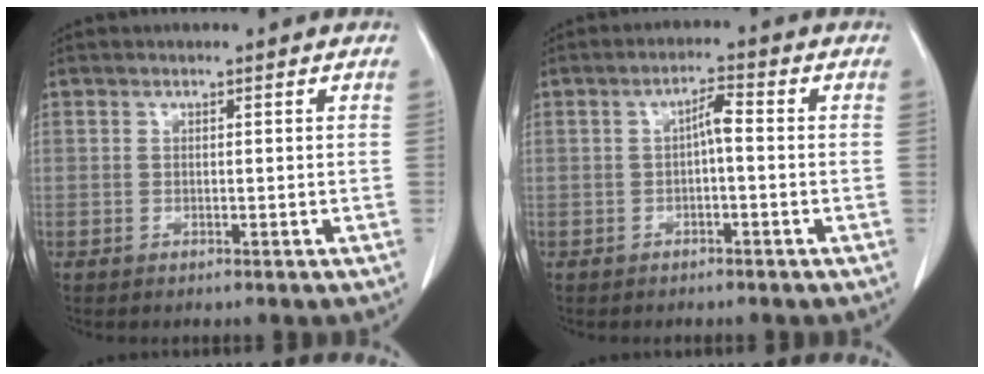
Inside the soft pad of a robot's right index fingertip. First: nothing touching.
{"total": 2.9, "force": [-0.2, 0.5, 2.8], "torque": [-0.048, 0.011, -0.003]}